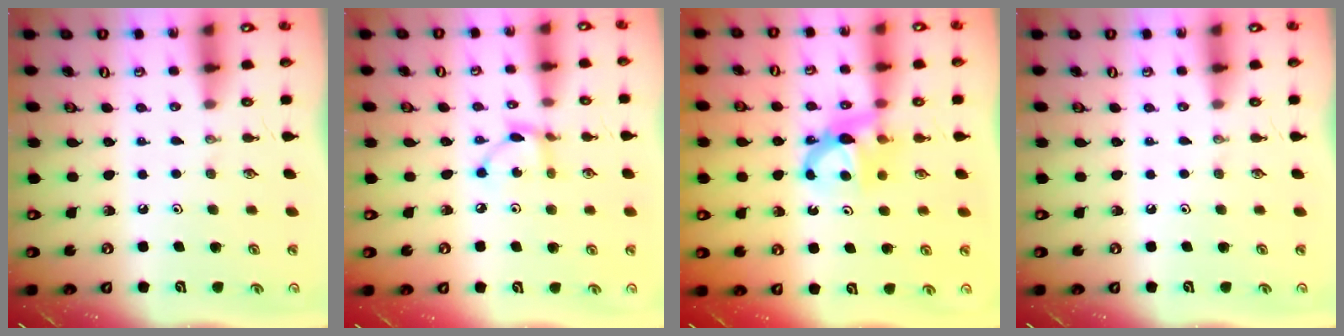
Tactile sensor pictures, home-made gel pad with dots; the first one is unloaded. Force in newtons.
{"total": 3.9, "press": 3.9, "slide": 0.2}
{"total": 7.0, "press": 7.0, "slide": 0.4}
{"total": 0.0}